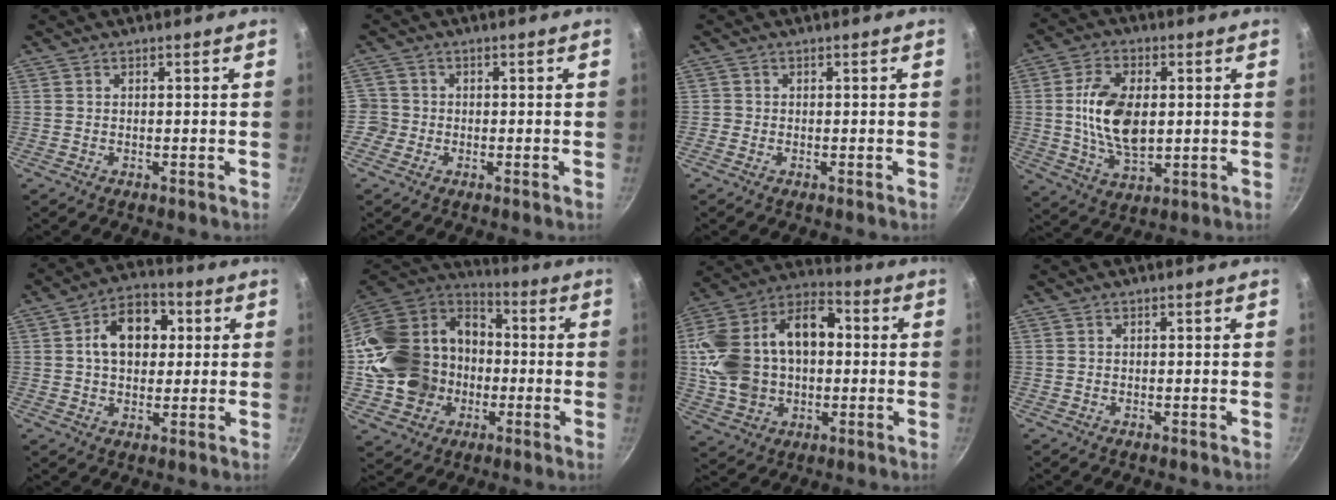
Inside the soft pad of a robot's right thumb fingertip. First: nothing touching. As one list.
[{"total": 3.2, "force": [-1.1, 3.0, 0.4], "torque": [0.009, 0.016, -0.024]}, {"total": 0.6, "force": [-0.3, 0.6, 0.1], "torque": [0.000, 0.000, -0.008]}, {"total": 13.3, "force": [1.0, 7.6, 10.8], "torque": [-0.186, -0.002, 0.020]}, {"total": 11.6, "force": [2.2, 8.2, 8.0], "torque": [-0.086, 0.014, 0.022]}, {"total": 25.7, "force": [-3.2, 21.7, 13.4], "torque": [-0.252, 0.060, -0.038]}, {"total": 23.4, "force": [1.3, 16.1, 17.0], "torque": [-0.305, 0.049, 0.021]}, {"total": 0.0}]